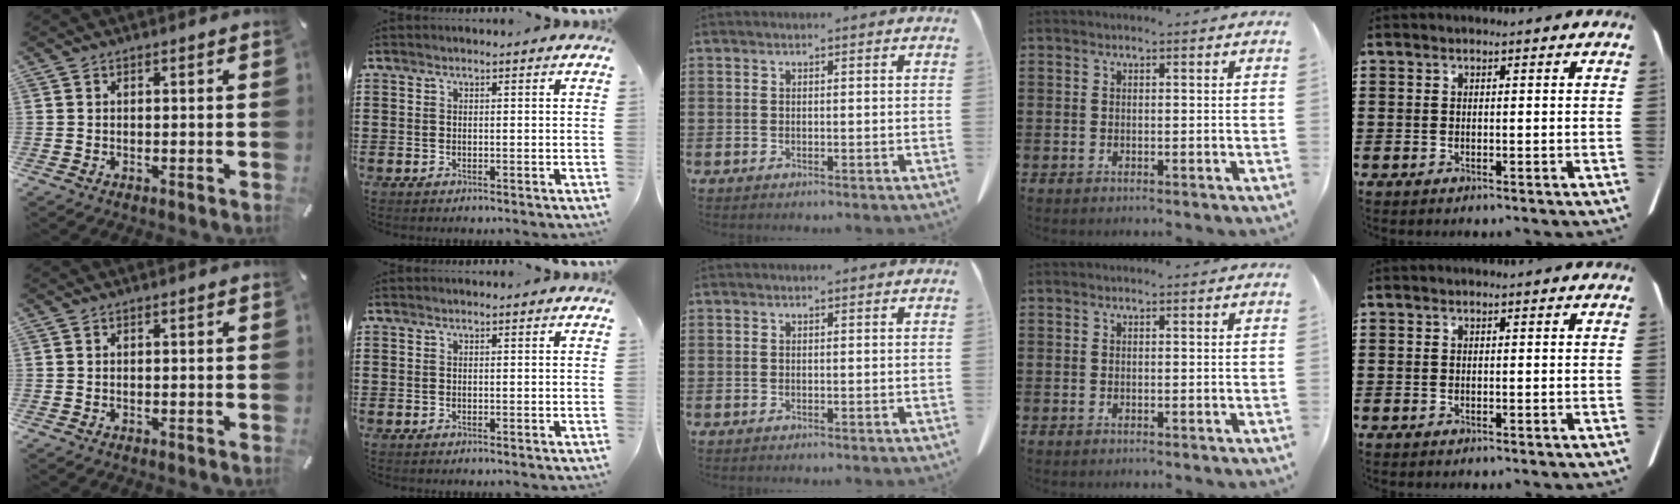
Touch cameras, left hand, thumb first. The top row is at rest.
{}